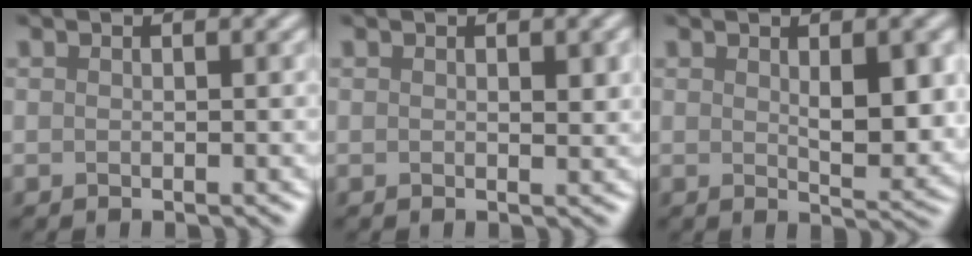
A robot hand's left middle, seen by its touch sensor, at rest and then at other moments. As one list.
[{"total": 1.2, "force": [0.4, 0.5, 1.1], "torque": [-0.013, -0.004, 0.007]}, {"total": 4.6, "force": [0.9, 1.7, 4.2], "torque": [-0.064, -0.006, 0.020]}]